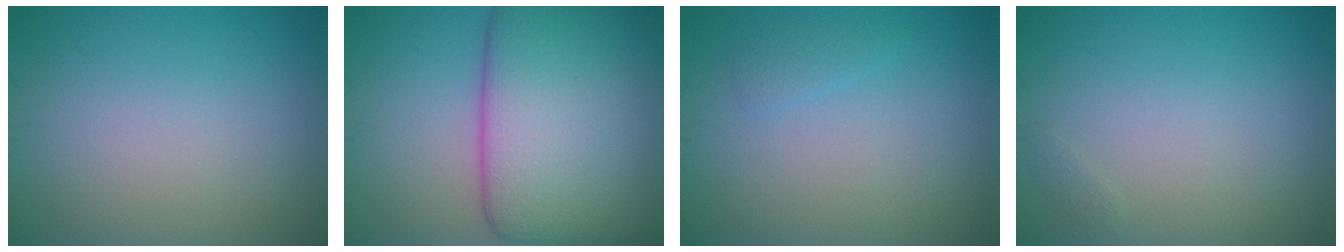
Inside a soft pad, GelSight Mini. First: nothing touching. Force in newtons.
{"total": 14.5, "press": 14.5, "slide": 0.4}
{"total": 1.0, "press": 1.0, "slide": 0.1}
{"total": 0.6, "press": 0.5, "slide": 0.1}